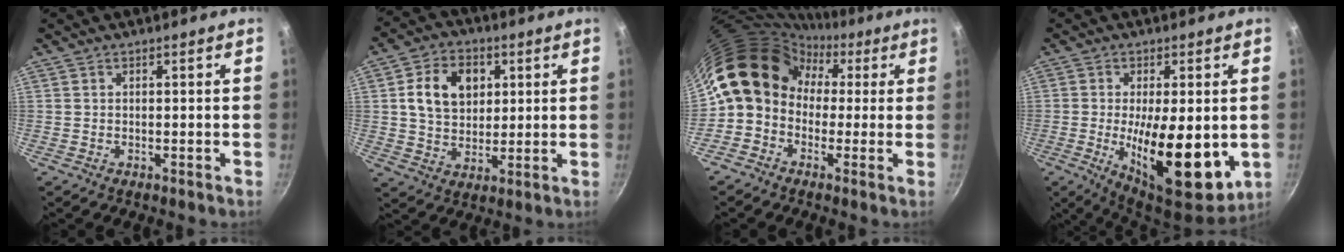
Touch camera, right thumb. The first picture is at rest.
{"total": 11.5, "force": [2.9, 8.5, 7.1], "torque": [-0.097, 0.001, 0.044]}
{"total": 13.7, "force": [1.3, 11.6, 7.1], "torque": [-0.089, 0.044, -0.004]}
{"total": 16.6, "force": [-2.1, 6.1, 15.3], "torque": [-0.223, -0.011, -0.024]}